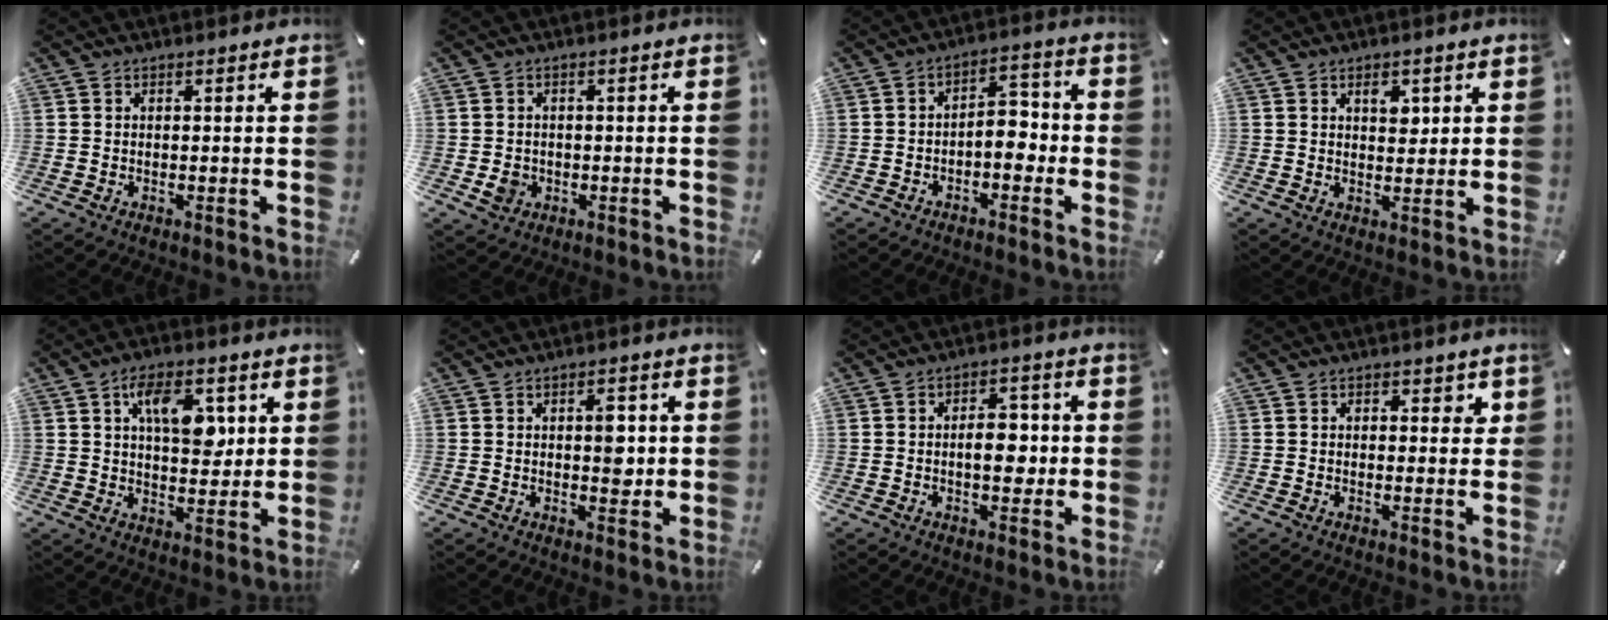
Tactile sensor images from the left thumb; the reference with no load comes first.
{"total": 3.5, "force": [-0.8, 3.1, 1.4], "torque": [-0.021, -0.001, -0.016]}
{"total": 6.0, "force": [-2.4, 3.5, 4.3], "torque": [-0.066, 0.018, -0.046]}
{"total": 5.3, "force": [2.2, 3.3, 3.6], "torque": [-0.030, -0.011, 0.028]}
{"total": 11.9, "force": [3.9, 6.8, 9.0], "torque": [-0.124, -0.003, 0.066]}
{"total": 6.0, "force": [0.5, 3.4, 4.9], "torque": [-0.055, -0.007, 0.001]}
{"total": 7.5, "force": [-0.6, 4.6, 6.0], "torque": [-0.075, 0.001, -0.015]}
{"total": 2.2, "force": [0.7, 1.5, 1.4], "torque": [-0.005, -0.002, 0.005]}